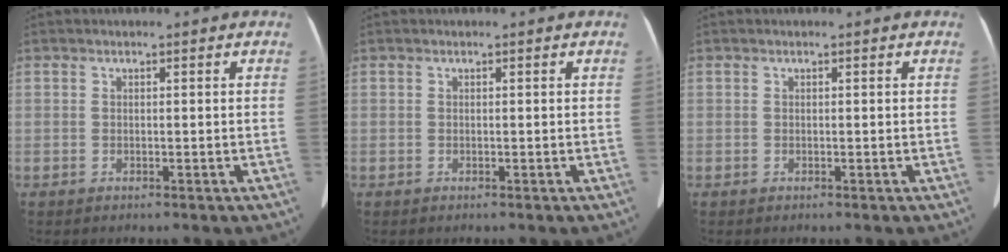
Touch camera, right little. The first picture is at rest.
{"total": 0.0}
{"total": 0.0}